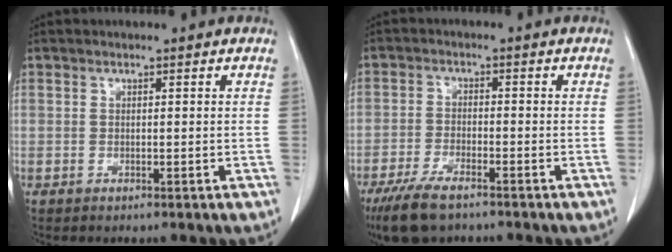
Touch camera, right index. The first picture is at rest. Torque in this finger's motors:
{"motor_torque": [0.37, -0.35, 0.14, 0.01]}